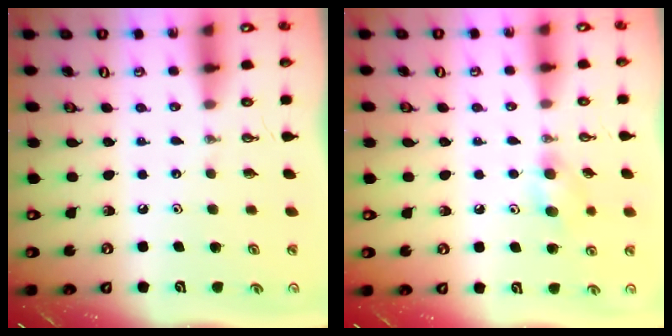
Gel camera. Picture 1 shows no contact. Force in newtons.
{"total": 7.4, "press": 7.2, "slide": 1.4}